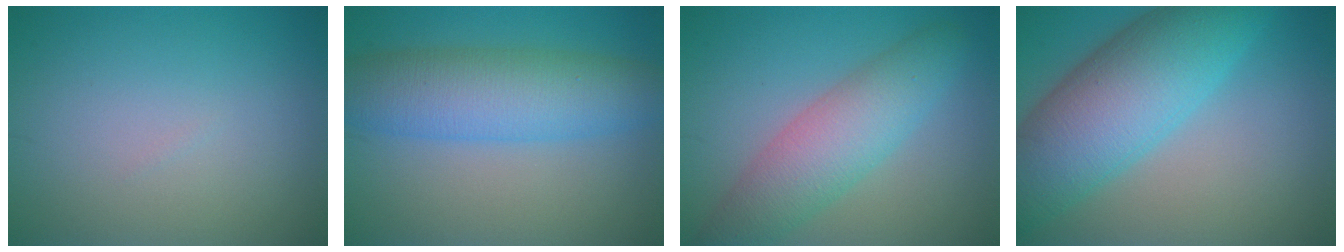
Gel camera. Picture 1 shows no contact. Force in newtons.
{"total": 7.3, "press": 7.3, "slide": 0.1}
{"total": 5.8, "press": 5.8, "slide": 0.2}
{"total": 10.3, "press": 10.3, "slide": 0.2}